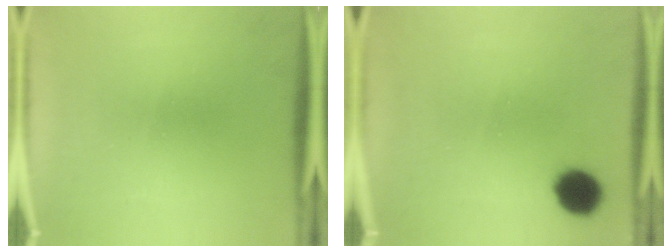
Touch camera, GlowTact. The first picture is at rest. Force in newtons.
{"total": 6.8}